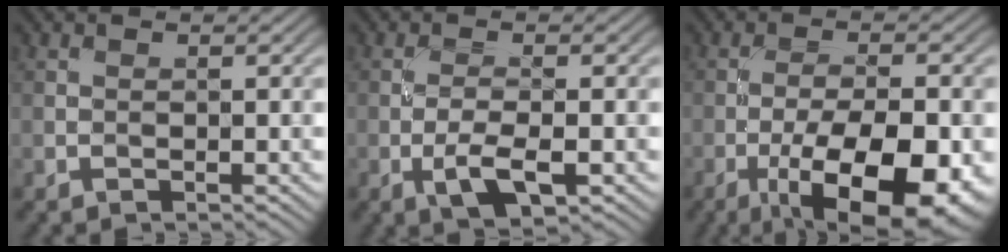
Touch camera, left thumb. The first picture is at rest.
{"total": 4.3, "force": [-1.5, 1.4, 3.8], "torque": [-0.081, -0.004, -0.029]}
{"total": 14.8, "force": [-6.7, 5.5, 12.0], "torque": [-0.184, -0.010, -0.098]}